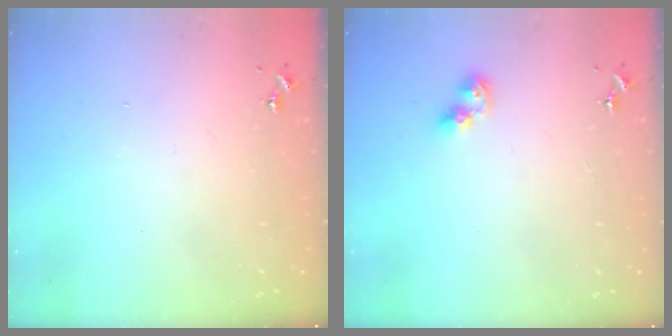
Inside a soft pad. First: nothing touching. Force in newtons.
{"total": 6.1, "press": 6.1, "slide": 0.4}